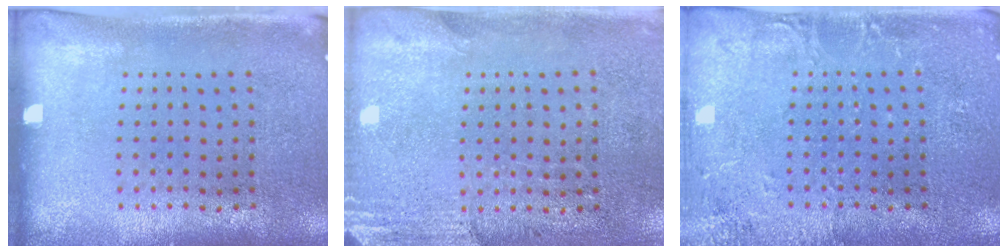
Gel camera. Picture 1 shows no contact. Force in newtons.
{"total": 2.8, "press": 2.4, "slide": 1.4}
{"total": 2.8, "press": 2.8, "slide": 0.4}